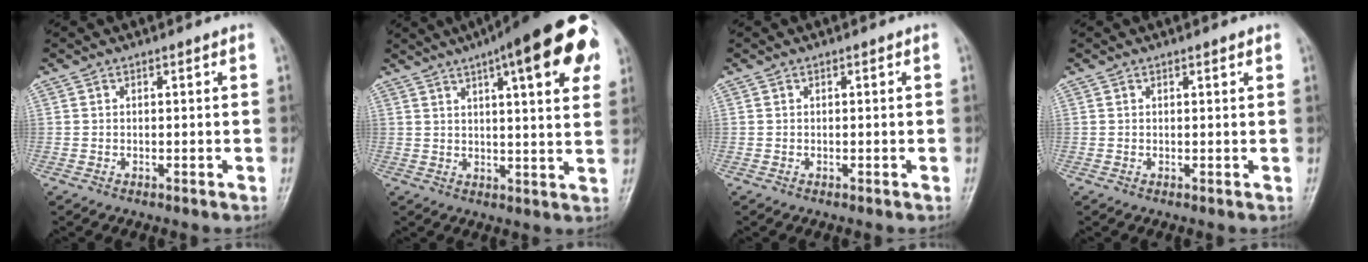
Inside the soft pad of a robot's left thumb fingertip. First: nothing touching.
{"total": 20.2, "force": [9.4, 5.1, 17.2], "torque": [-0.221, -0.002, 0.121]}
{"total": 0.0}
{"total": 0.9, "force": [0.7, 0.2, 0.6], "torque": [-0.007, -0.002, 0.009]}